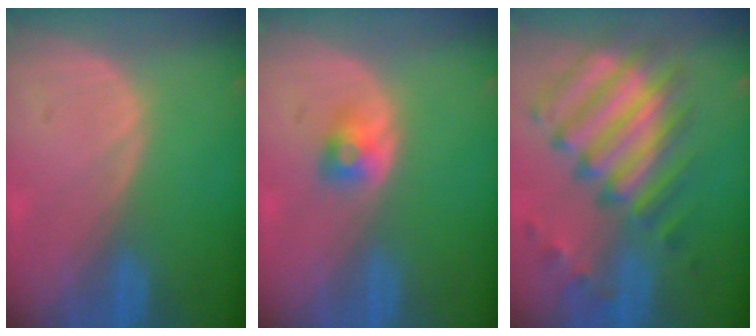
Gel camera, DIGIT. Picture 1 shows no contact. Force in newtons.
{"total": 2.7, "press": 2.4, "slide": 1.1}
{"total": 11.9, "press": 10.4, "slide": 5.7}